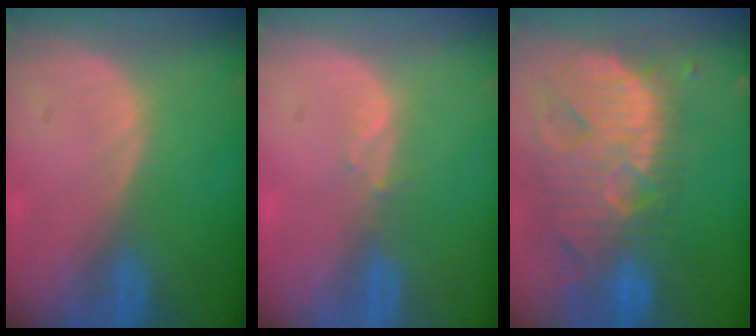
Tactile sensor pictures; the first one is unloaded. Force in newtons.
{"total": 1.1, "press": 1.0, "slide": 0.4}
{"total": 13.9, "press": 11.8, "slide": 7.4}